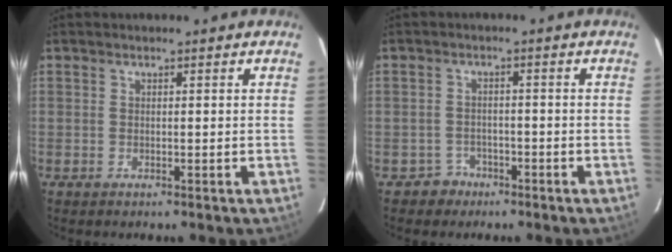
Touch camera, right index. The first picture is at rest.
{"total": 3.5, "force": [-2.2, 2.7, -0.4], "torque": [0.000, 0.017, -0.036]}